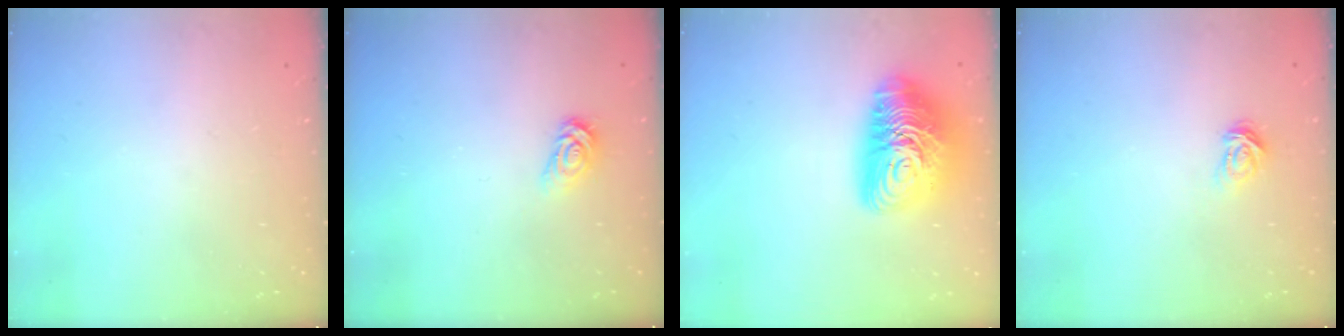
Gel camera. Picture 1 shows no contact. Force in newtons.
{"total": 3.2, "press": 3.2, "slide": 0.3}
{"total": 17.0, "press": 16.9, "slide": 1.3}
{"total": 3.4, "press": 3.3, "slide": 0.4}